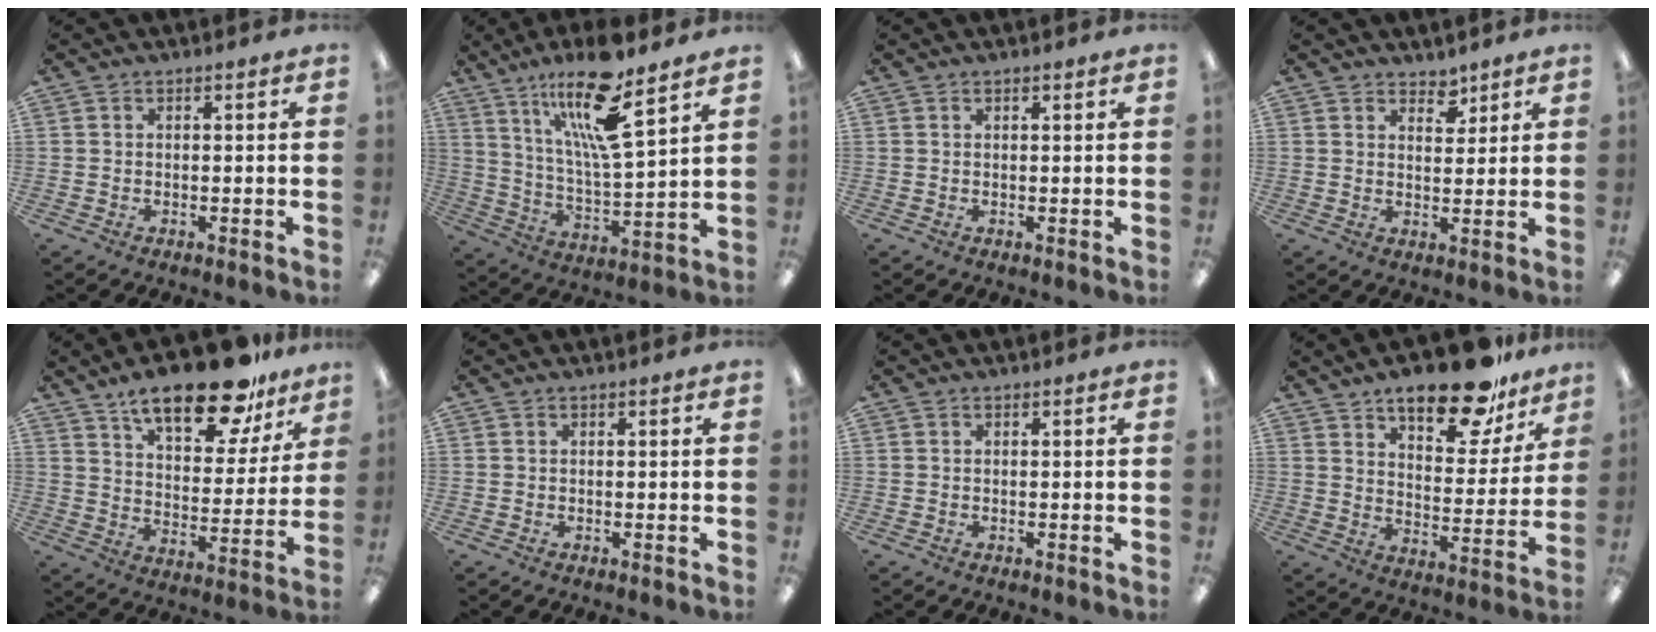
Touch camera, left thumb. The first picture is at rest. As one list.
[{"total": 17.6, "force": [11.8, 3.5, 12.6], "torque": [-0.229, -0.059, 0.190]}, {"total": 0.6, "force": [0.5, 0.1, 0.3], "torque": [0.002, -0.002, 0.006]}, {"total": 4.0, "force": [3.5, 1.9, 0.9], "torque": [-0.001, -0.023, 0.061]}, {"total": 20.0, "force": [14.5, 7.7, 11.4], "torque": [-0.173, -0.081, 0.243]}, {"total": 0.0}, {"total": 0.0}, {"total": 19.0, "force": [14.1, 7.3, 10.5], "torque": [-0.146, -0.083, 0.233]}]